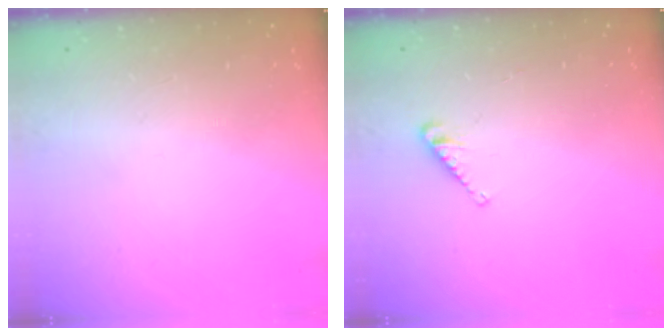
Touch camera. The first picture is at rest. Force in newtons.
{"total": 5.0, "press": 5.0, "slide": 0.0}